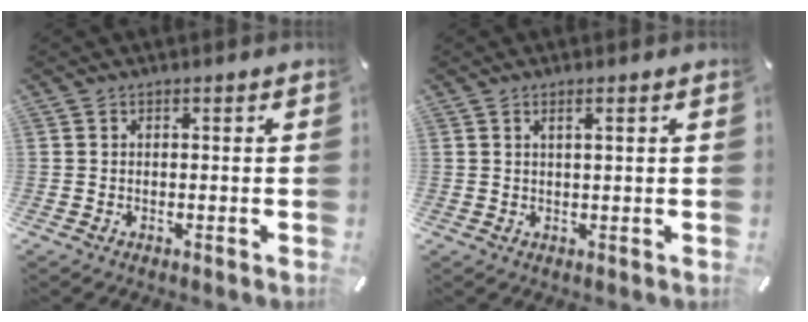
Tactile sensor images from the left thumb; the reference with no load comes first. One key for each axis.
{"total": 1.7, "fx": 0.7, "fy": 0.0, "fz": 1.6, "tx": -0.031, "ty": -0.002, "tz": 0.011}